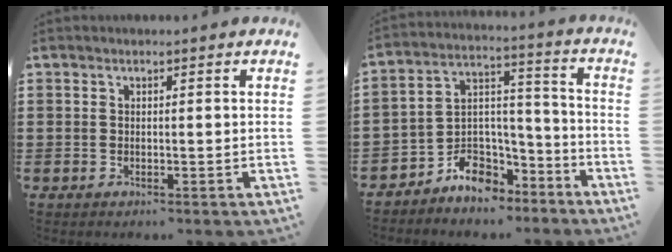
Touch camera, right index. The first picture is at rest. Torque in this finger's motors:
{"motor_torque": [-0.68, 0.80, 0.05, -0.05]}